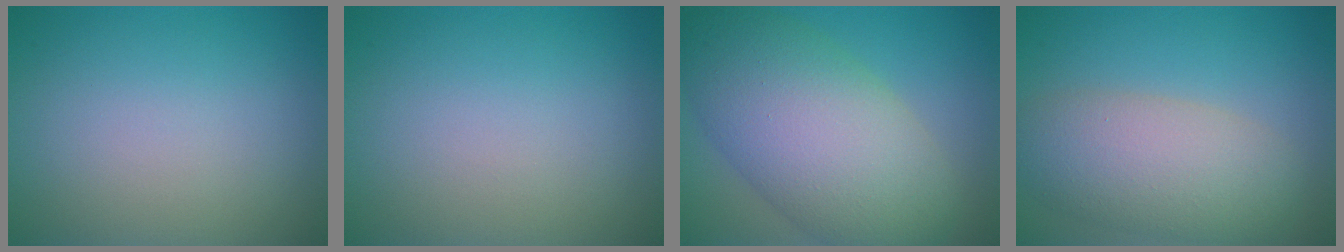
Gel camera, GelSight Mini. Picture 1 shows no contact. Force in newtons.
{"total": 0.0}
{"total": 11.3, "press": 11.3, "slide": 0.4}
{"total": 6.4, "press": 6.4, "slide": 0.3}